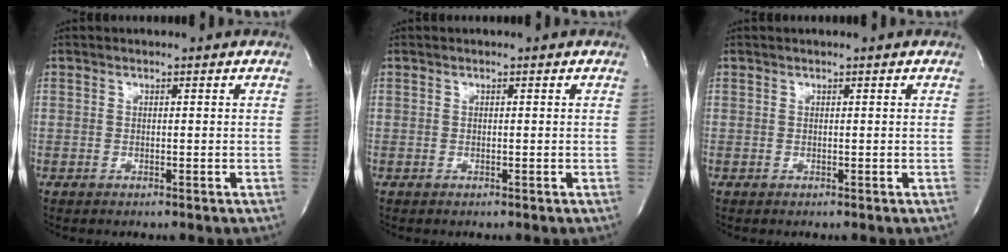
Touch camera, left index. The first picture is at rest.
{"total": 0.0}
{"total": 0.0}